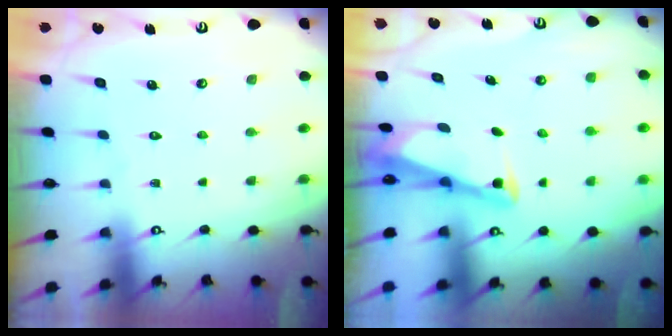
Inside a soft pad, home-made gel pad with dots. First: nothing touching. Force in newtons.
{"total": 2.7, "press": 2.7, "slide": 0.3}